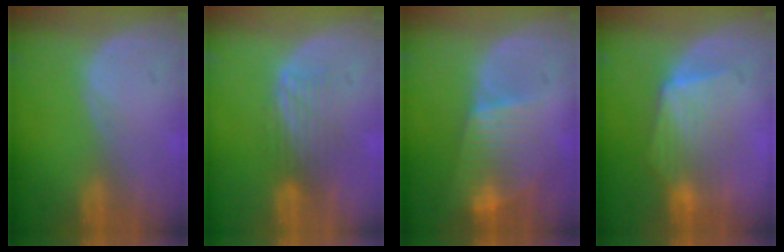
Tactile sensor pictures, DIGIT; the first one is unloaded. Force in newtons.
{"total": 4.3, "press": 3.7, "slide": 2.2}
{"total": 7.7, "press": 6.8, "slide": 3.6}
{"total": 7.3, "press": 7.1, "slide": 1.6}